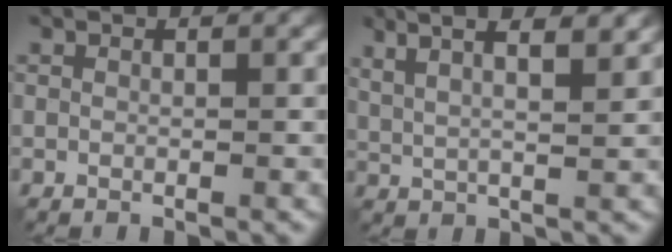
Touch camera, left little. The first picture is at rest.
{"total": 9.4, "force": [5.8, 3.4, 6.6], "torque": [-0.108, 0.029, 0.071]}